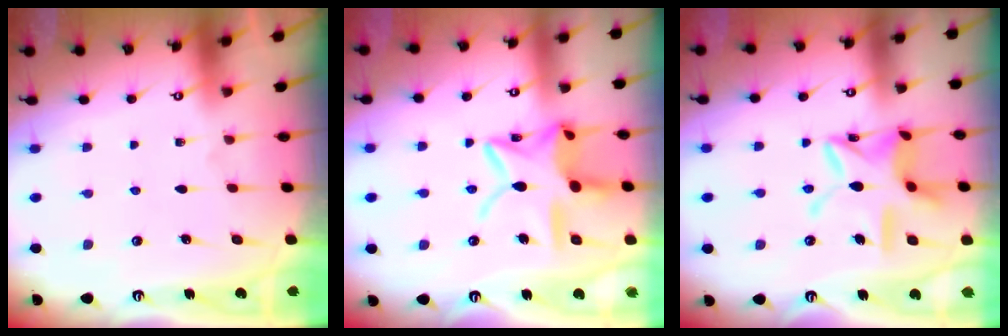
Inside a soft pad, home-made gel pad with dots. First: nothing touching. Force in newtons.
{"total": 16.2, "press": 16.2, "slide": 1.2}
{"total": 15.0, "press": 15.0, "slide": 1.3}